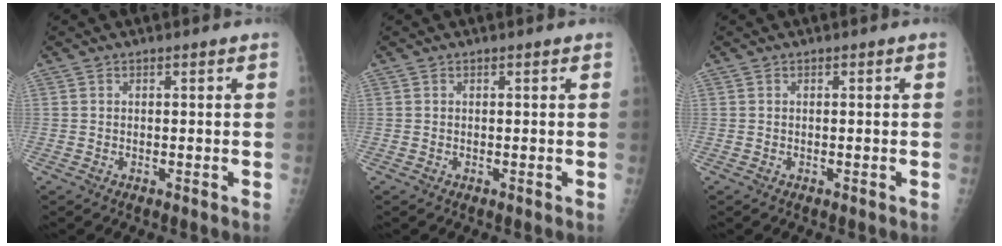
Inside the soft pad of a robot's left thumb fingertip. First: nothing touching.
{"total": 0.0}
{"total": 0.0}